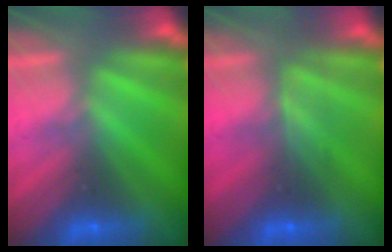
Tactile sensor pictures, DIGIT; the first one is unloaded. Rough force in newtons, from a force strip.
{"total": 2.4}